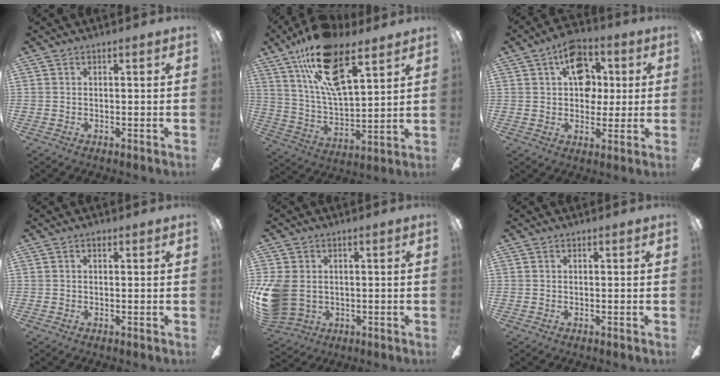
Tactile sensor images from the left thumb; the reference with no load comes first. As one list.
[{"total": 19.9, "force": [12.0, 8.3, 13.6], "torque": [-0.246, -0.047, 0.204]}, {"total": 12.6, "force": [4.3, 9.1, 7.6], "torque": [-0.096, 0.002, 0.075]}, {"total": 0.7, "force": [0.5, 0.5, 0.3], "torque": [-0.007, 0.001, 0.009]}, {"total": 11.8, "force": [-0.4, 9.3, 7.3], "torque": [-0.179, 0.005, -0.006]}, {"total": 0.0}]